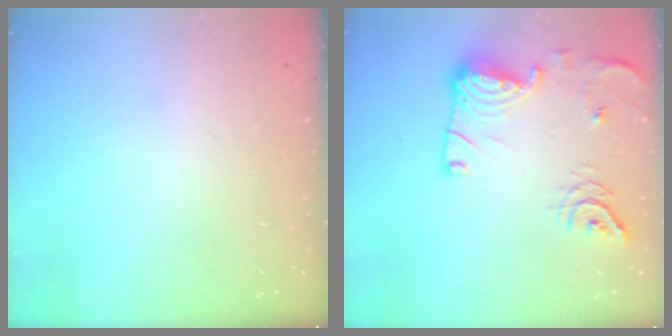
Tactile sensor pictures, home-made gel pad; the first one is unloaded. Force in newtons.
{"total": 16.1, "press": 15.5, "slide": 4.2}